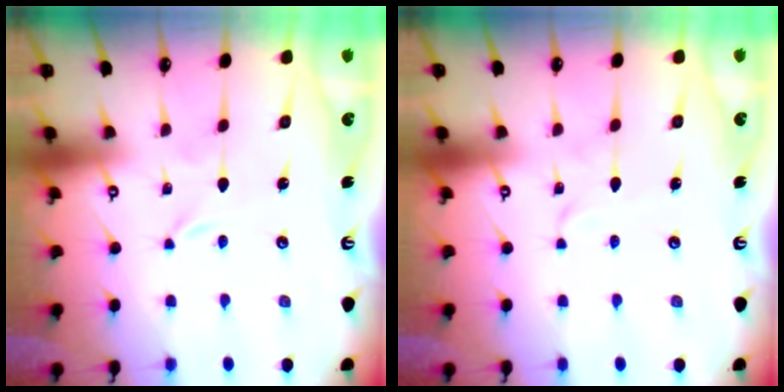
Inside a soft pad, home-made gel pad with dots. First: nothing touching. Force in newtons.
{"total": 1.6, "press": 1.5, "slide": 0.2}